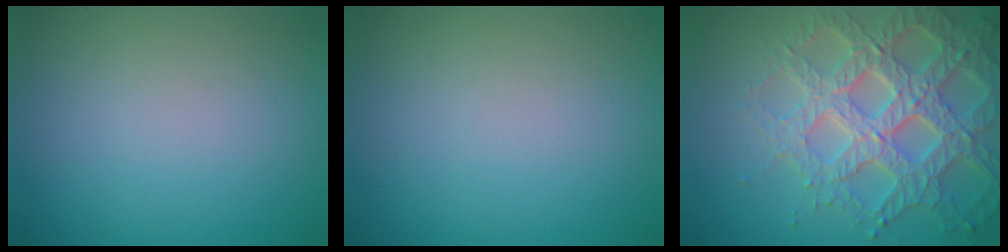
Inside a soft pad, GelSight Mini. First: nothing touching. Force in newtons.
{"total": 0.0}
{"total": 7.0, "press": 6.7, "slide": 1.8}